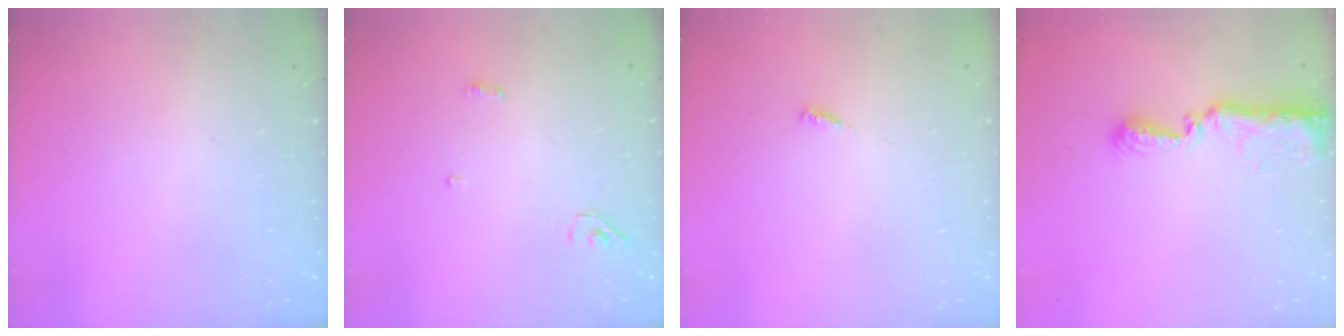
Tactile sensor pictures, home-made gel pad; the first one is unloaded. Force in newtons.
{"total": 3.4, "press": 3.3, "slide": 1.0}
{"total": 3.2, "press": 3.2, "slide": 0.3}
{"total": 8.9, "press": 8.9, "slide": 0.8}